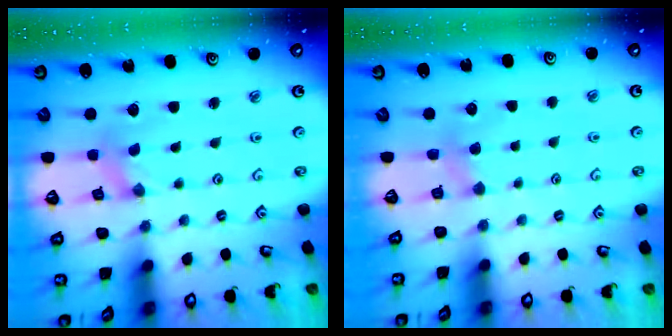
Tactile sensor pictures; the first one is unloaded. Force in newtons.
{"total": 3.0, "press": 3.0, "slide": 0.5}